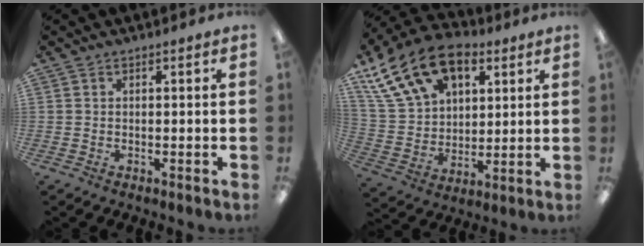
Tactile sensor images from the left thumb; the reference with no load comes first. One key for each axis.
{"total": 19.4, "fx": 11.4, "fy": 12.3, "fz": 9.9, "tx": -0.190, "ty": -0.046, "tz": 0.212}